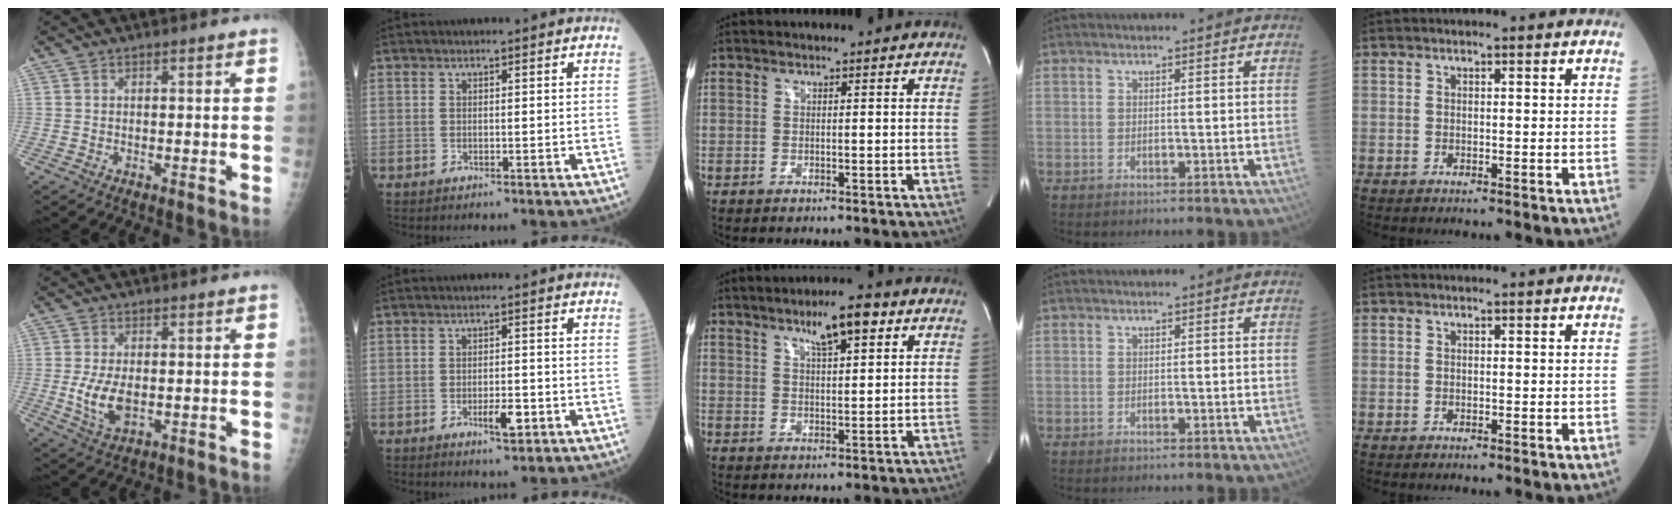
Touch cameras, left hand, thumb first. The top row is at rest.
{"thumb": {"total": 6.3, "force": [-0.6, 3.3, 5.3], "torque": [-0.102, -0.014, -0.003]}, "index": {"total": 3.7, "force": [-1.6, 1.1, 3.2], "torque": [-0.054, 0.001, -0.022]}, "middle": {"total": 7.0, "force": [4.1, 1.1, 5.6], "torque": [-0.095, 0.007, 0.066]}}